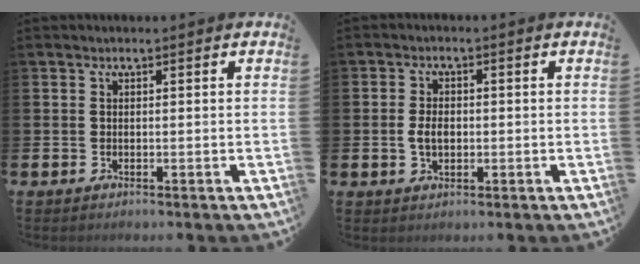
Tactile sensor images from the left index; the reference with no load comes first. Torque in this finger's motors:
{"motor_torque": [0.43, 0.05, 0.18, 0.05]}